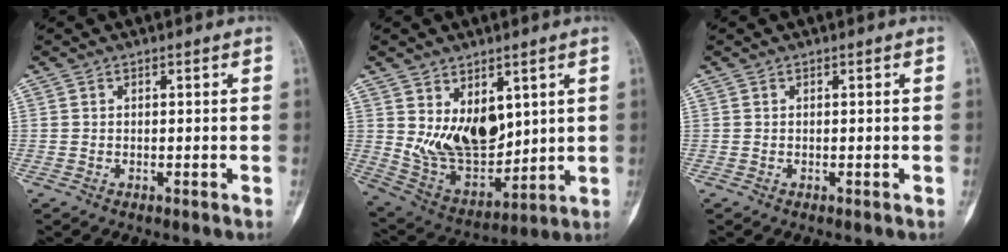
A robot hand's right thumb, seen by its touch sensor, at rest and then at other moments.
{"total": 13.2, "force": [3.3, 8.4, 9.6], "torque": [-0.122, -0.034, 0.081]}
{"total": 0.0}